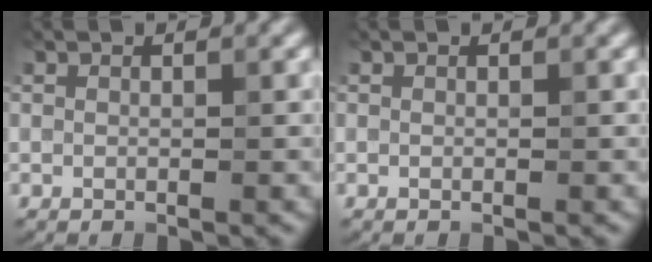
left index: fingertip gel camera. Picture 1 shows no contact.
{"total": 0.0}